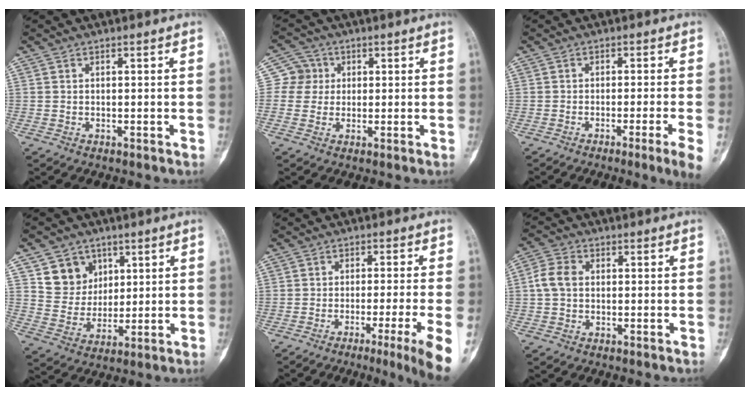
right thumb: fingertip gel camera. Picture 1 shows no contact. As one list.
[{"total": 4.6, "force": [0.7, 4.5, 0.4], "torque": [0.022, 0.007, 0.006]}, {"total": 5.5, "force": [-2.8, -1.1, 4.6], "torque": [-0.075, -0.003, -0.043]}, {"total": 9.2, "force": [4.4, 7.7, 2.3], "torque": [-0.002, -0.025, 0.088]}, {"total": 9.9, "force": [-5.2, -1.1, 8.4], "torque": [-0.124, -0.004, -0.077]}, {"total": 4.9, "force": [0.2, 3.7, 3.2], "torque": [-0.067, 0.014, -0.001]}]